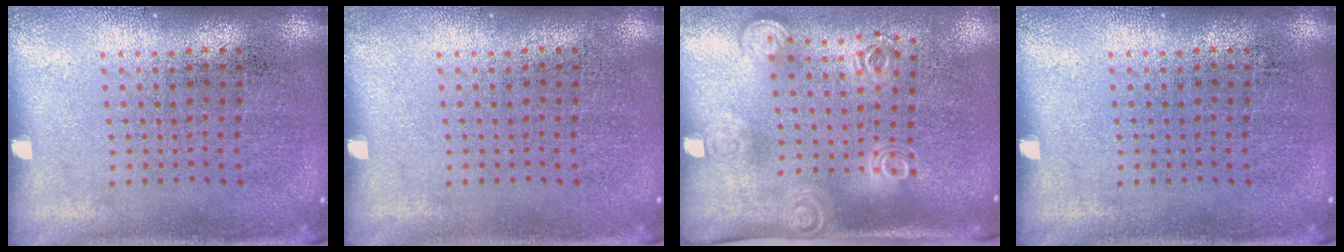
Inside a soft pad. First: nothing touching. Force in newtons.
{"total": 0.0}
{"total": 1.9, "press": 1.4, "slide": 1.3}
{"total": 0.0}